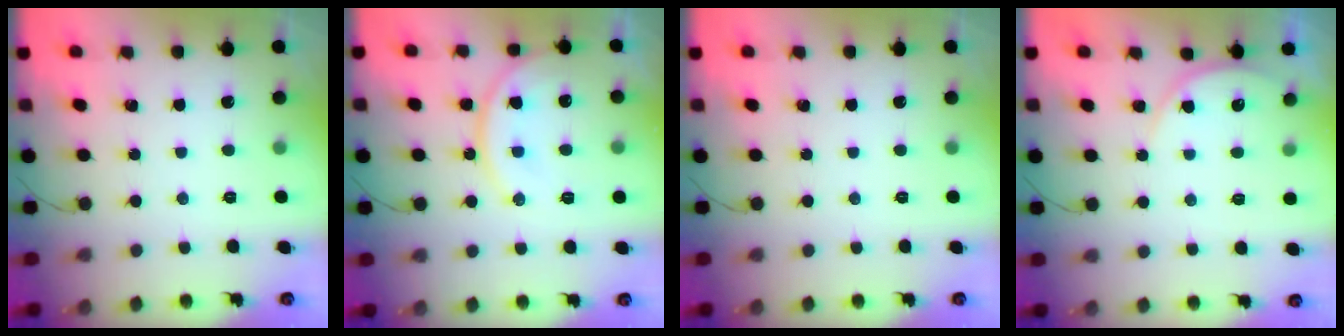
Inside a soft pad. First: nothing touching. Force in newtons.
{"total": 13.5, "press": 13.3, "slide": 1.8}
{"total": 0.0}
{"total": 4.9, "press": 4.9, "slide": 0.5}